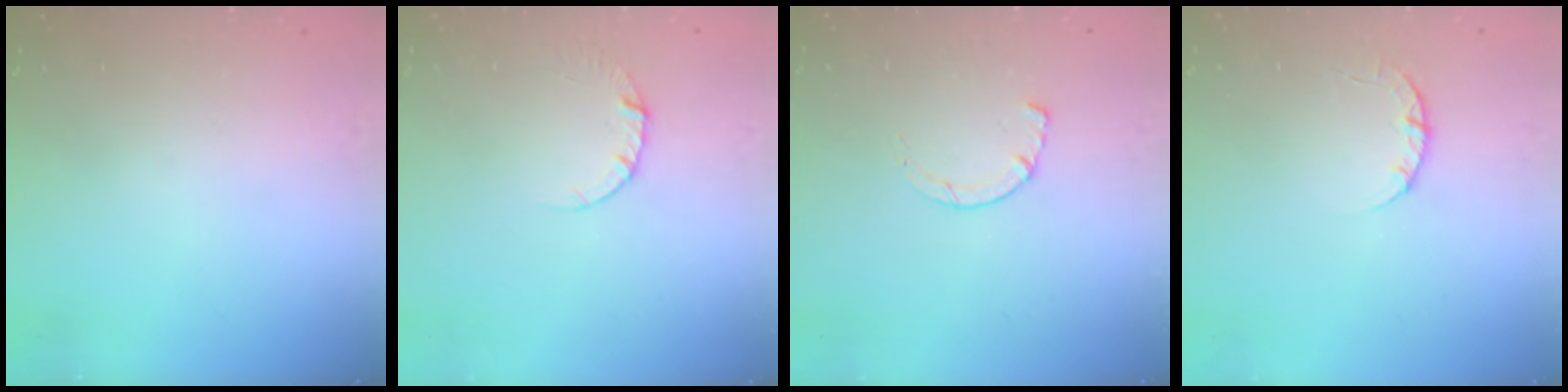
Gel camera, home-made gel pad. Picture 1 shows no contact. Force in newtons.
{"total": 3.4, "press": 3.4, "slide": 0.4}
{"total": 1.8, "press": 1.7, "slide": 0.3}
{"total": 3.4, "press": 3.4, "slide": 0.4}